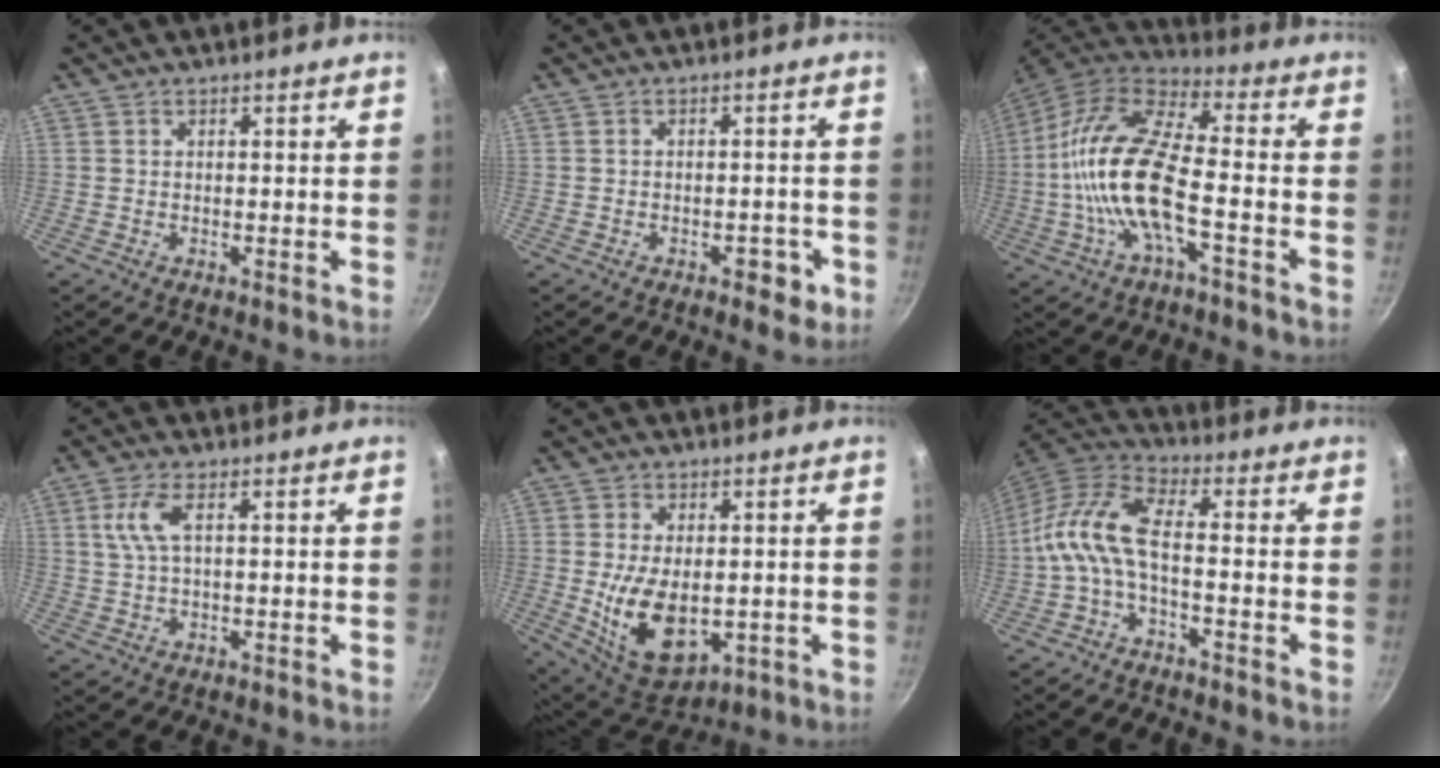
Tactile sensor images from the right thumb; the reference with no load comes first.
{"total": 3.8, "force": [-1.9, 2.1, 2.5], "torque": [-0.017, 0.014, -0.023]}
{"total": 17.3, "force": [-3.3, 6.0, 15.9], "torque": [-0.338, 0.039, -0.065]}
{"total": 4.8, "force": [1.4, 1.7, 4.2], "torque": [-0.112, 0.009, 0.030]}
{"total": 12.4, "force": [-1.3, 7.1, 10.1], "torque": [-0.166, -0.013, 0.002]}
{"total": 10.2, "force": [-2.1, 3.6, 9.3], "torque": [-0.206, 0.045, -0.053]}